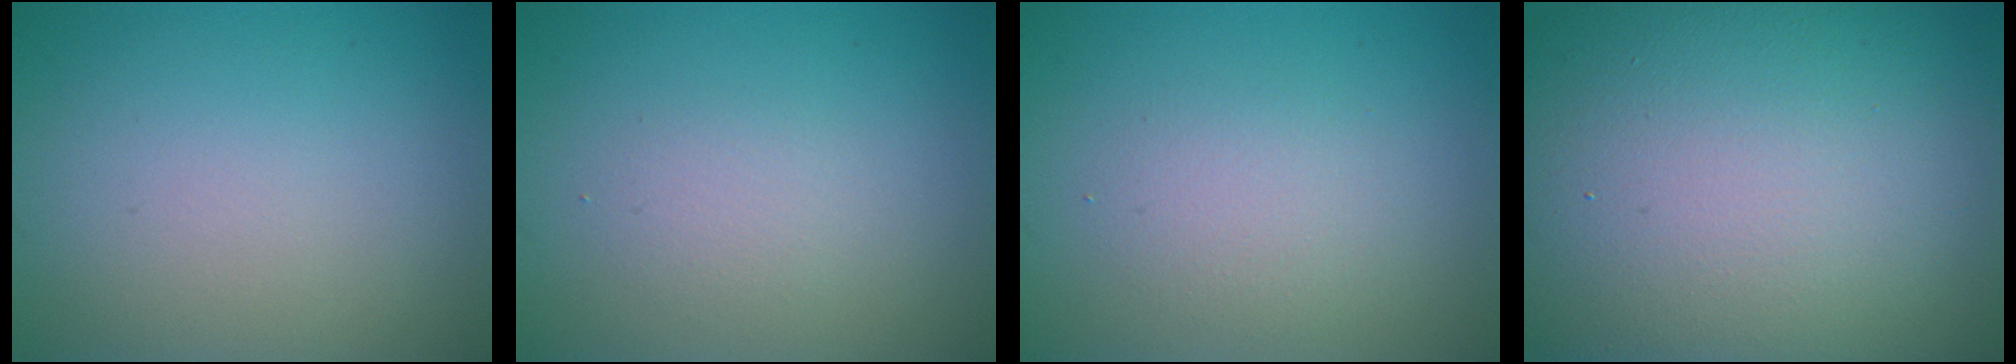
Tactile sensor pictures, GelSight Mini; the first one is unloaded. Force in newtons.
{"total": 1.5, "press": 1.4, "slide": 0.1}
{"total": 2.1, "press": 2.1, "slide": 0.2}
{"total": 21.9, "press": 21.9, "slide": 1.2}